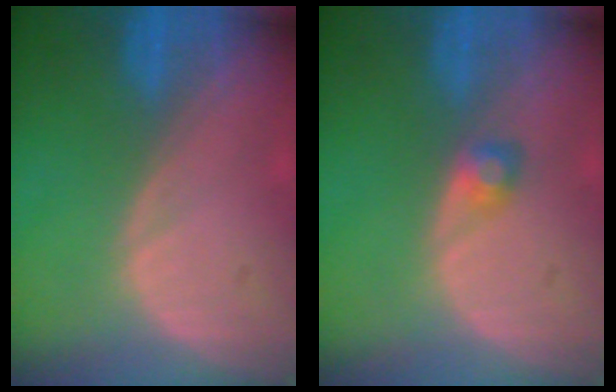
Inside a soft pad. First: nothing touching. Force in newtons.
{"total": 1.9, "press": 1.8, "slide": 0.2}